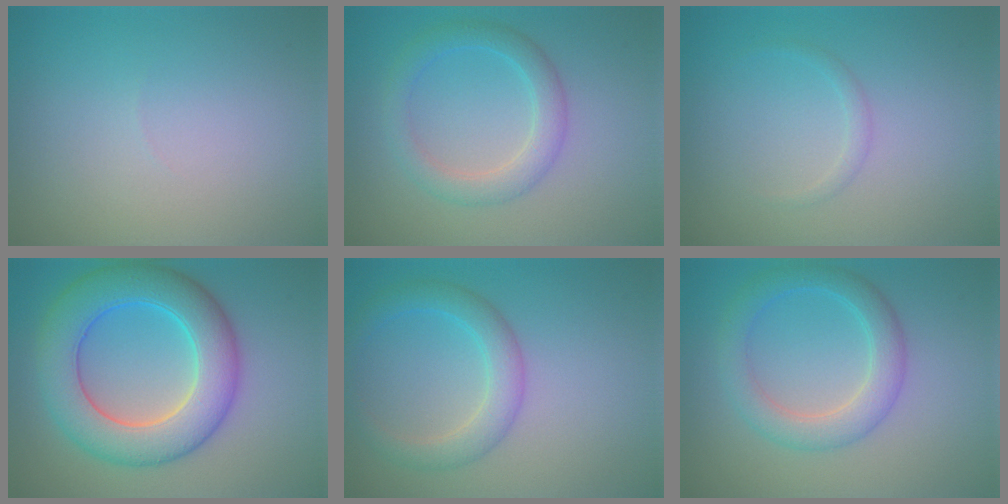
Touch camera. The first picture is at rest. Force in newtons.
{"total": 3.1, "press": 3.1, "slide": 0.2}
{"total": 0.8, "press": 0.8, "slide": 0.1}
{"total": 8.7, "press": 8.7, "slide": 0.2}
{"total": 3.3, "press": 3.3, "slide": 0.1}
{"total": 3.8, "press": 3.8, "slide": 0.1}